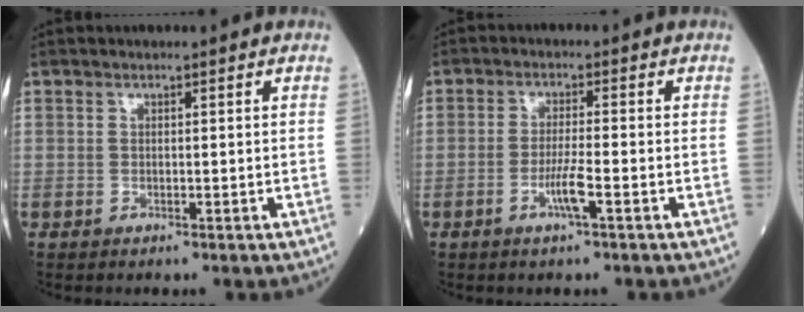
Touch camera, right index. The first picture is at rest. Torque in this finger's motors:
{"motor_torque": [0.72, -0.31, 0.34, 0.11]}